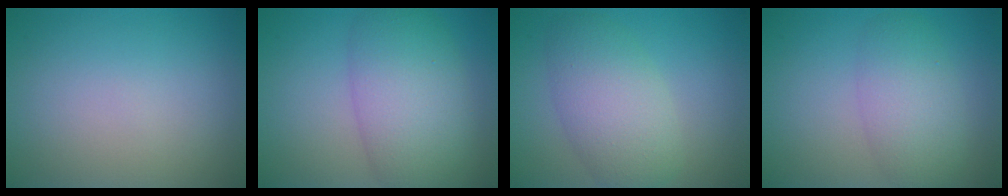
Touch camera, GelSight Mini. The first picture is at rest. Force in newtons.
{"total": 7.9, "press": 7.9, "slide": 0.3}
{"total": 5.5, "press": 5.5, "slide": 0.2}
{"total": 4.4, "press": 4.4, "slide": 0.1}